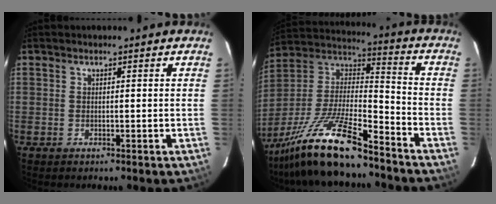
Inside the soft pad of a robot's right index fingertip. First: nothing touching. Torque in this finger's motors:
{"motor_torque": [0.97, -1.17, 0.57, 0.21]}